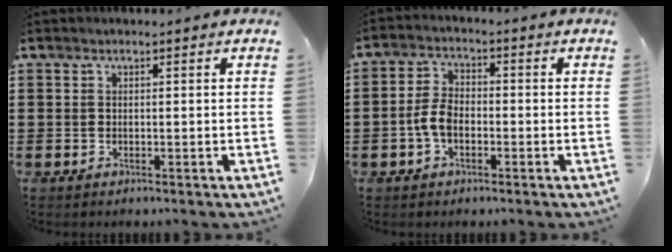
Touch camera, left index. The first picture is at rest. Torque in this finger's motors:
{"motor_torque": [1.39, 0.67, 0.21, 0.08]}